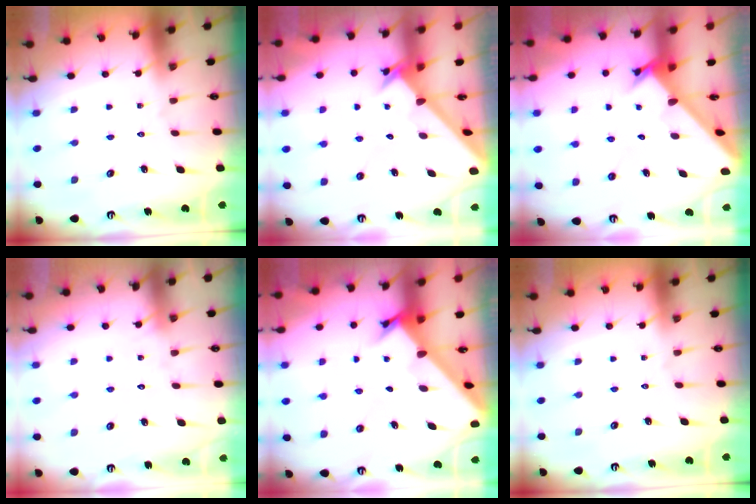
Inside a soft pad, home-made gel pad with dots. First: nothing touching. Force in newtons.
{"total": 2.2, "press": 2.2, "slide": 0.2}
{"total": 2.7, "press": 2.7, "slide": 0.3}
{"total": 3.1, "press": 3.1, "slide": 0.2}
{"total": 2.2, "press": 2.2, "slide": 0.2}
{"total": 0.0}